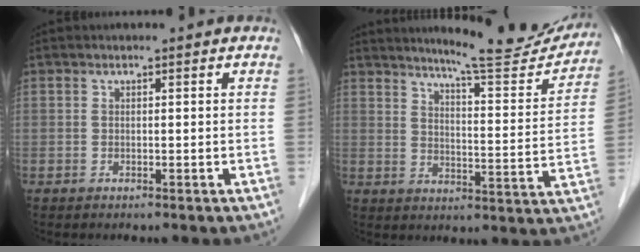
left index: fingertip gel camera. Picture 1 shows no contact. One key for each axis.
{"total": 15.8, "fx": 14.9, "fy": 0.7, "fz": 5.3, "tx": -0.075, "ty": -0.051, "tz": 0.189}